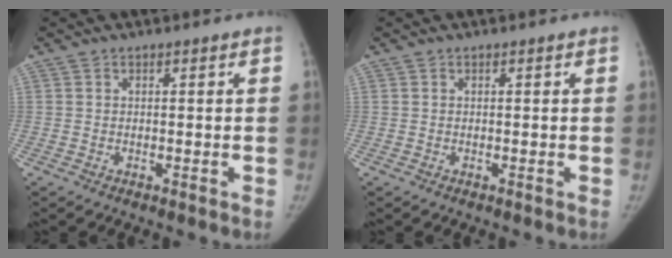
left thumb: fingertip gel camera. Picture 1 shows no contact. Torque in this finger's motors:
{"motor_torque": [0.00, 0.00, 0.17, -0.08, 0.00]}